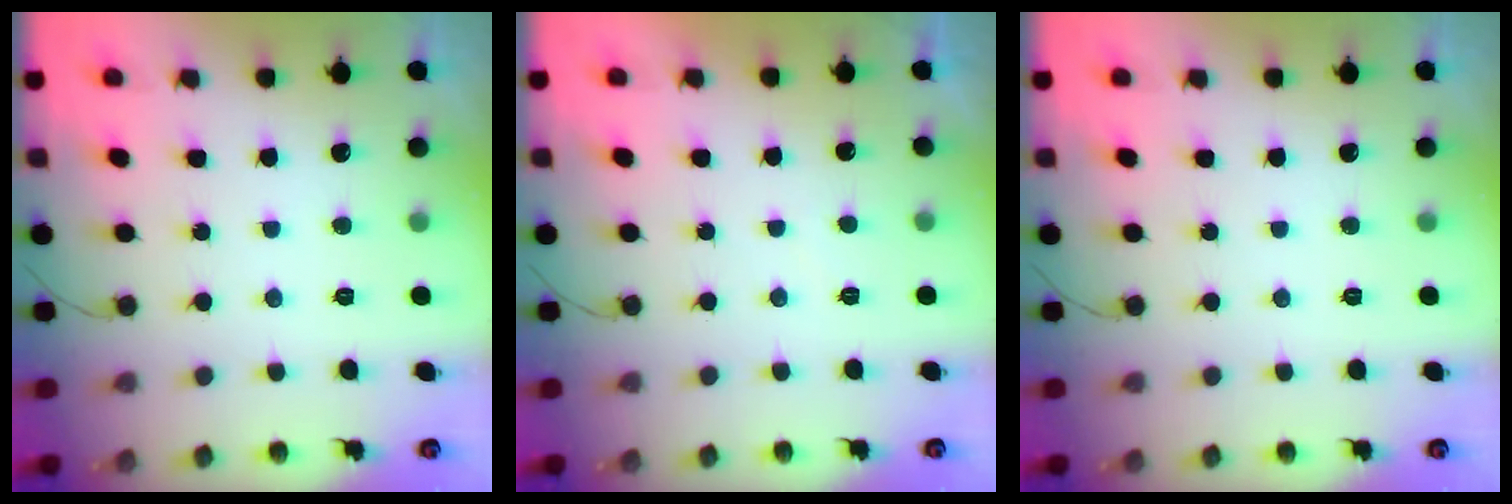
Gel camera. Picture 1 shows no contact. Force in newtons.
{"total": 0.0}
{"total": 0.0}